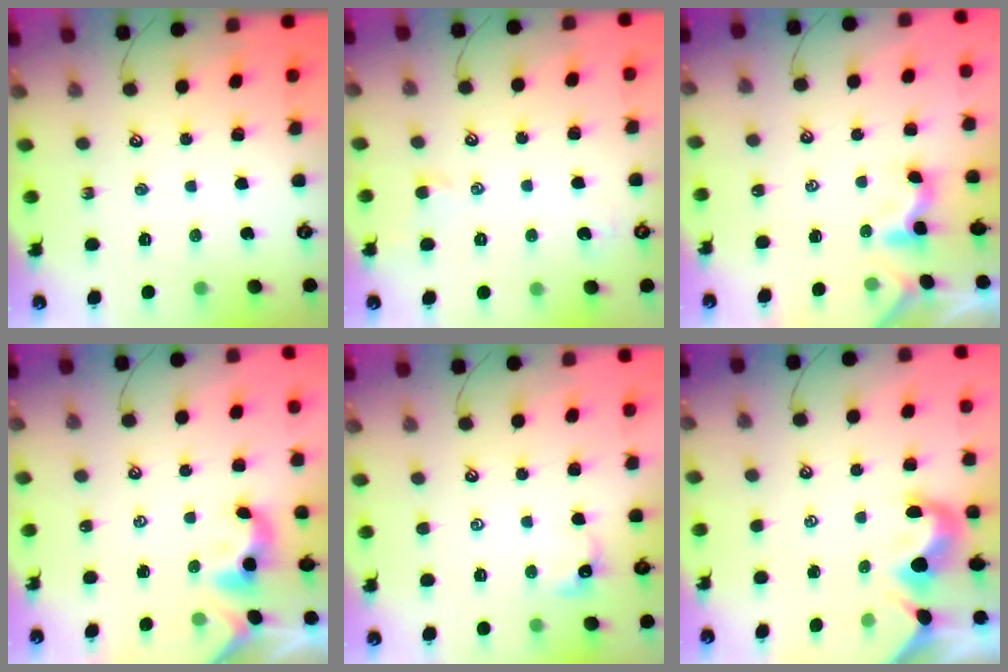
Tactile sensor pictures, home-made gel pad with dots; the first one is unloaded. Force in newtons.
{"total": 0.9, "press": 0.7, "slide": 0.5}
{"total": 1.2, "press": 1.1, "slide": 0.4}
{"total": 2.3, "press": 2.3, "slide": 0.2}
{"total": 0.9, "press": 0.9, "slide": 0.2}
{"total": 1.7, "press": 1.6, "slide": 0.5}